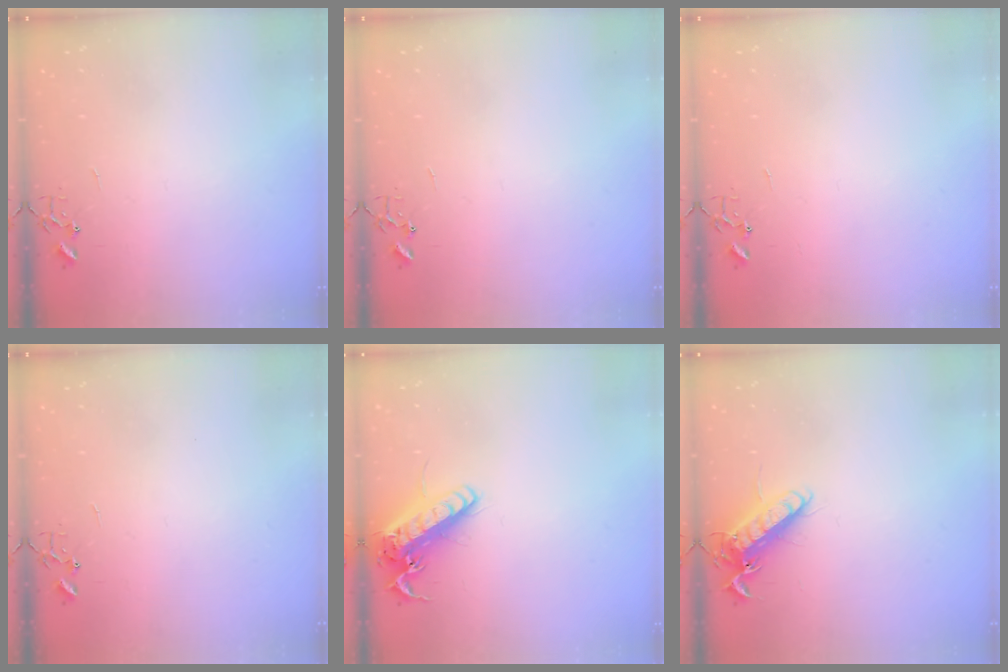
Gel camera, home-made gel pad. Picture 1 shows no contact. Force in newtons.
{"total": 0.0}
{"total": 0.0}
{"total": 0.0}
{"total": 16.4, "press": 16.1, "slide": 3.2}
{"total": 13.3, "press": 13.2, "slide": 1.8}